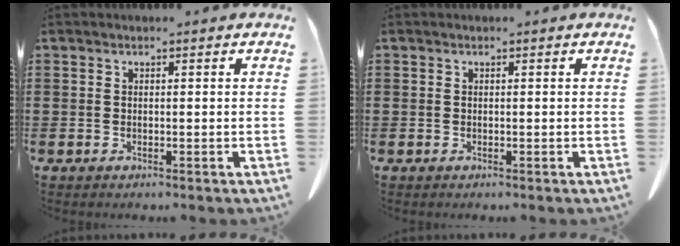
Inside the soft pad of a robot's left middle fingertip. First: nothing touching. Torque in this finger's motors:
{"motor_torque": [-0.25, 0.74, -0.03, -0.01]}